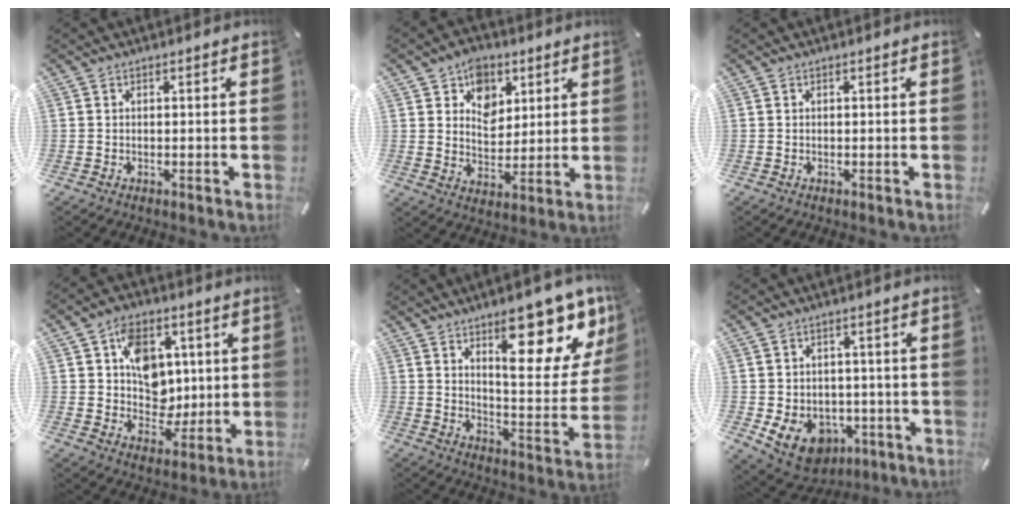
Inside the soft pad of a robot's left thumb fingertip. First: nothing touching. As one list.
[{"total": 8.5, "force": [4.0, 6.9, 2.9], "torque": [-0.034, -0.019, 0.072]}, {"total": 0.0}, {"total": 11.2, "force": [3.0, 9.4, 5.3], "torque": [-0.075, -0.004, 0.058]}, {"total": 19.9, "force": [12.3, 7.4, 13.8], "torque": [-0.171, -0.092, 0.197]}, {"total": 10.1, "force": [-3.8, 7.9, 4.9], "torque": [-0.086, 0.015, -0.063]}]